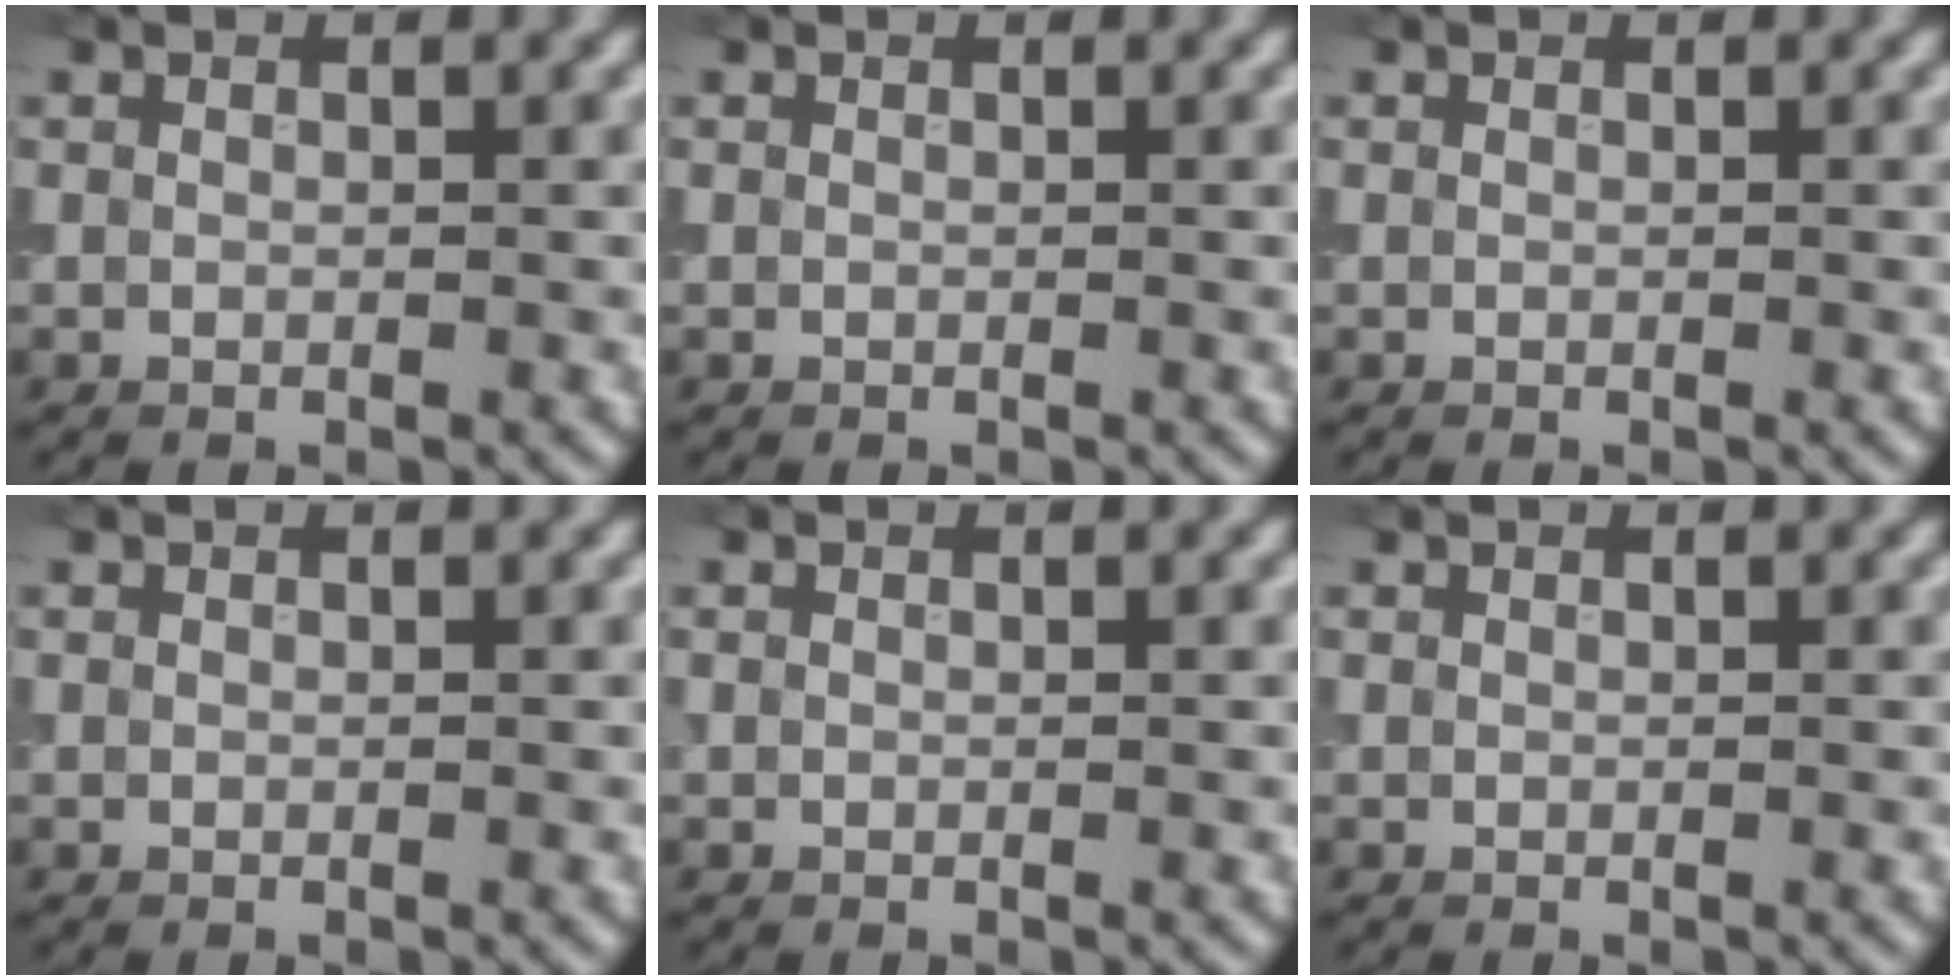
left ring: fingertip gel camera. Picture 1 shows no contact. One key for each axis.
{"total": 0.0}
{"total": 0.0}
{"total": 0.0}
{"total": 0.0}
{"total": 0.0}